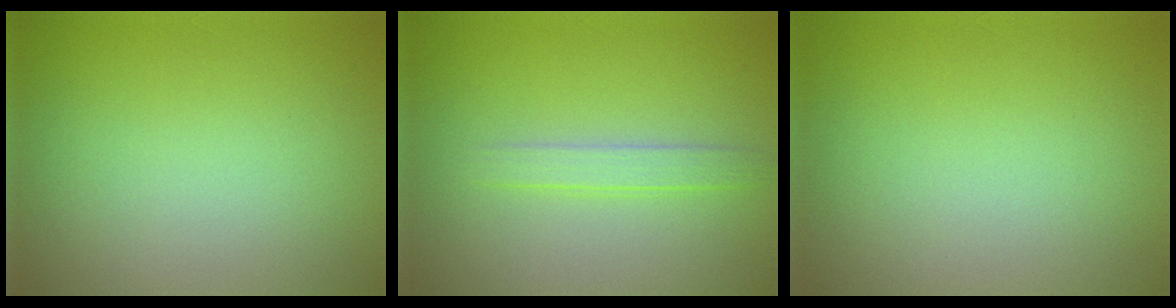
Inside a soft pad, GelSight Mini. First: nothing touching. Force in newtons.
{"total": 1.8, "press": 1.7, "slide": 0.2}
{"total": 0.0}